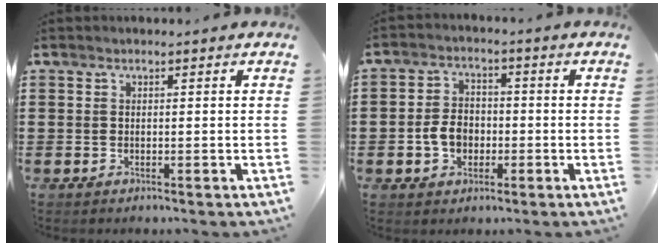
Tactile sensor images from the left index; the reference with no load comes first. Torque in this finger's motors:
{"motor_torque": [0.37, 0.10, 0.39, 0.05]}